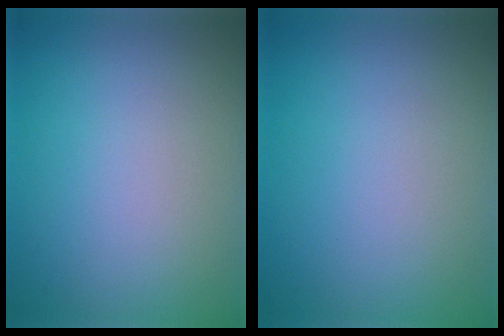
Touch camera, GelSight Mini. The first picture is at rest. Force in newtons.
{"total": 0.0}